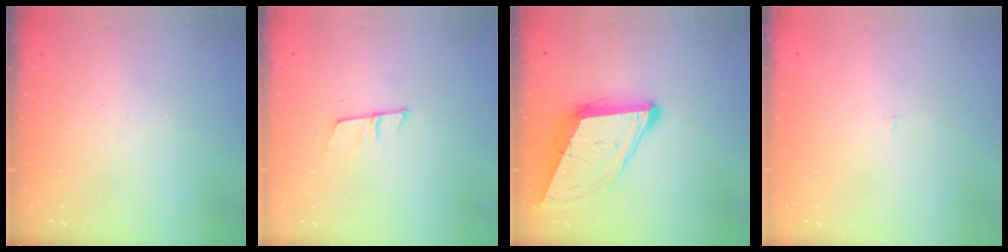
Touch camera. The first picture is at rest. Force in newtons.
{"total": 7.9, "press": 7.3, "slide": 3.0}
{"total": 12.6, "press": 12.0, "slide": 3.9}
{"total": 1.2, "press": 1.2, "slide": 0.1}